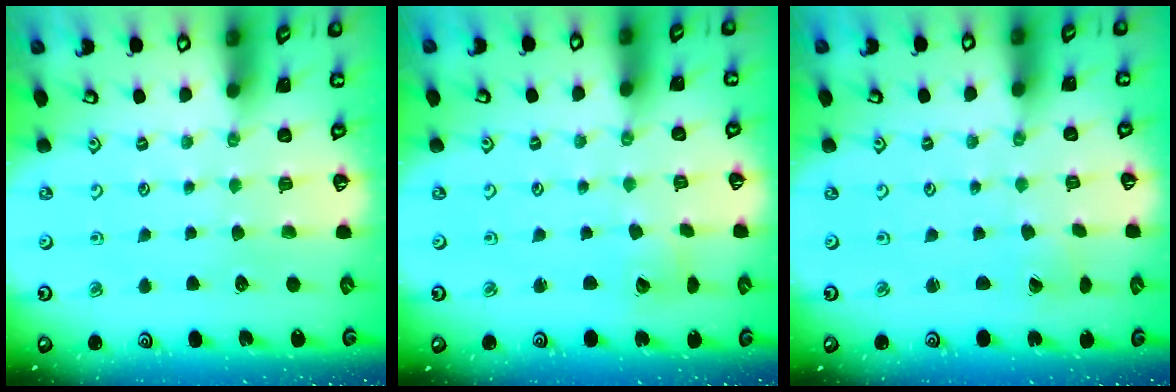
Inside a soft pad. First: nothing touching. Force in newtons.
{"total": 2.6, "press": 2.6, "slide": 0.3}
{"total": 0.9, "press": 0.7, "slide": 0.5}